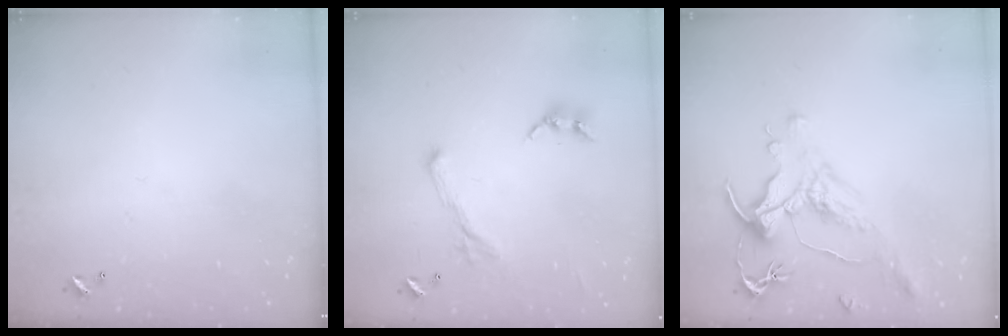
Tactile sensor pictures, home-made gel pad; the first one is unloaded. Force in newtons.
{"total": 1.1, "press": 0.6, "slide": 0.9}
{"total": 1.6, "press": 1.0, "slide": 1.3}